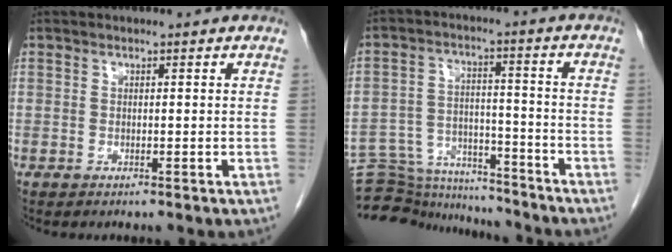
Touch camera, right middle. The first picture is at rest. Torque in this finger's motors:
{"motor_torque": [-0.07, -0.06, 0.02, -0.05]}